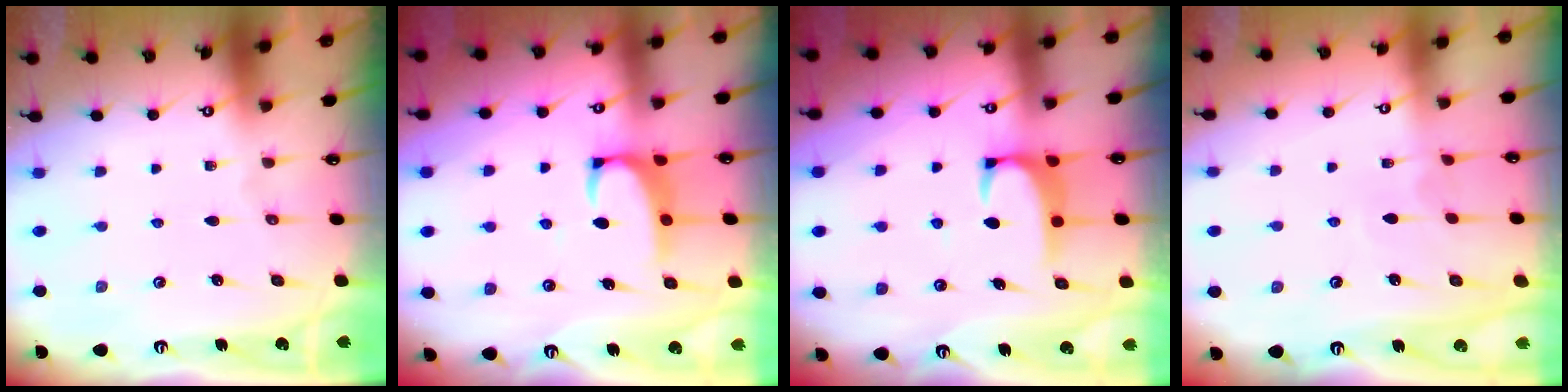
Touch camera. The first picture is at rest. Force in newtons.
{"total": 2.5, "press": 2.3, "slide": 0.8}
{"total": 2.1, "press": 2.0, "slide": 0.3}
{"total": 4.4, "press": 4.4, "slide": 0.2}